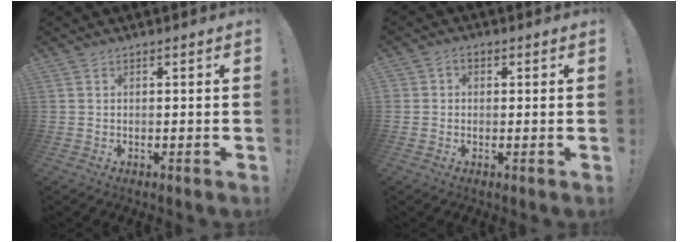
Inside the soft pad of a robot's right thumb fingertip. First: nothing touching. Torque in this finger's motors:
{"motor_torque": [0.24, 0.47, 0.25, 0.37, 0.03]}